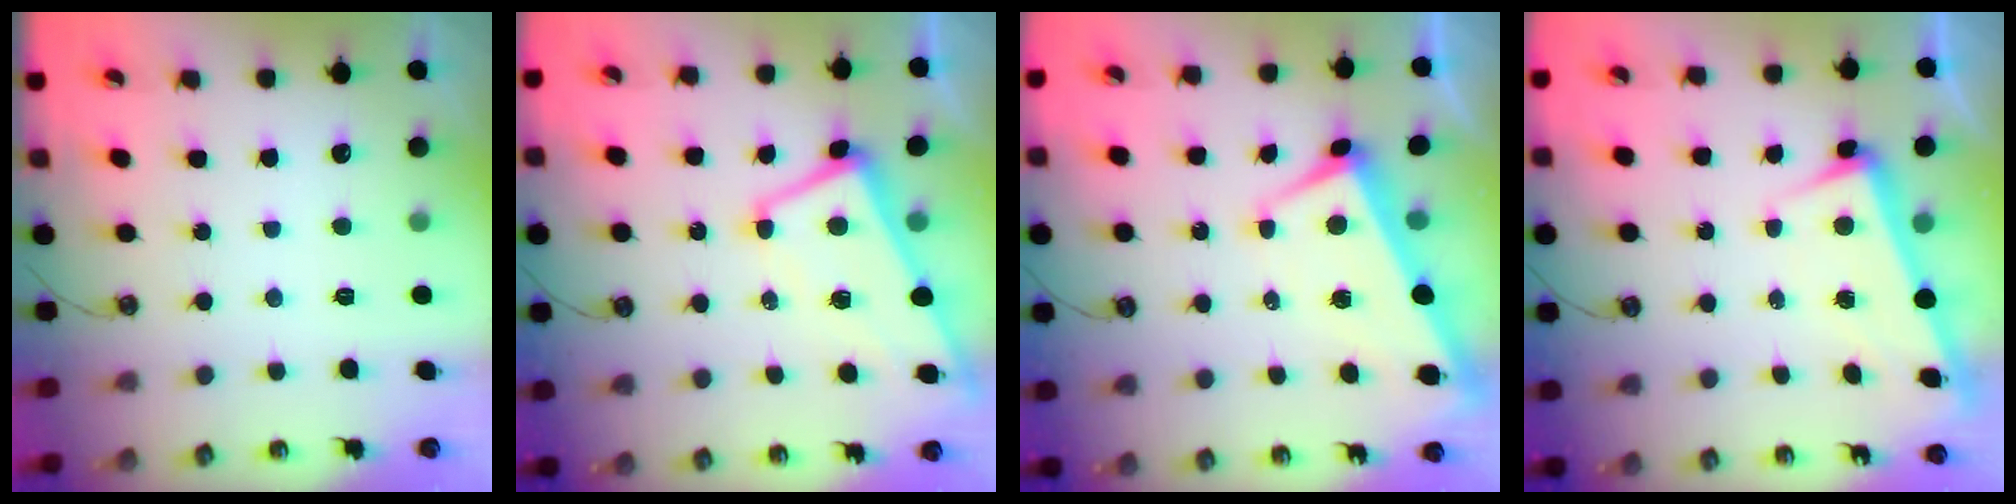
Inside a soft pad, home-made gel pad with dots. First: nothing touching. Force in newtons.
{"total": 1.0, "press": 0.2, "slide": 1.0}
{"total": 1.6, "press": 1.2, "slide": 0.9}
{"total": 3.3, "press": 3.1, "slide": 1.1}